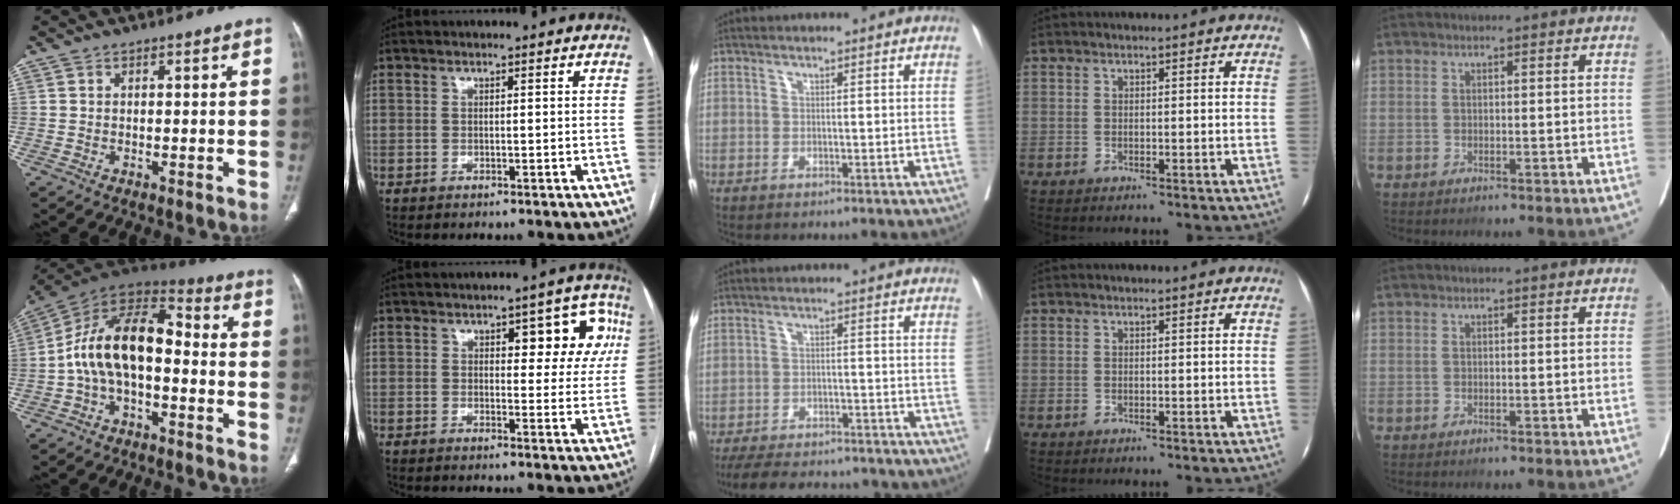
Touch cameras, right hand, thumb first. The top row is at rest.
{"thumb": {"total": 16.0, "force": [-1.8, 8.8, 13.2], "torque": [-0.220, 0.054, -0.043]}, "index": {"total": 8.6, "force": [3.1, 3.8, 7.1], "torque": [-0.062, 0.022, 0.034]}, "middle": {"total": 19.3, "force": [-17.1, 5.2, 7.1], "torque": [-0.148, -0.012, -0.223]}}